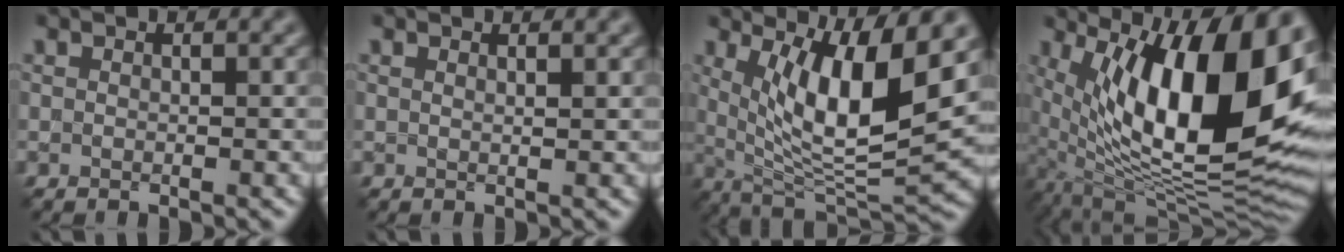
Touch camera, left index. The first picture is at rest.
{"total": 0.7, "force": [0.6, 0.0, 0.3], "torque": [-0.001, 0.001, 0.010]}
{"total": 10.2, "force": [3.1, 2.8, 9.4], "torque": [-0.151, -0.015, 0.059]}
{"total": 17.5, "force": [4.3, 7.1, 15.4], "torque": [-0.242, 0.007, 0.072]}